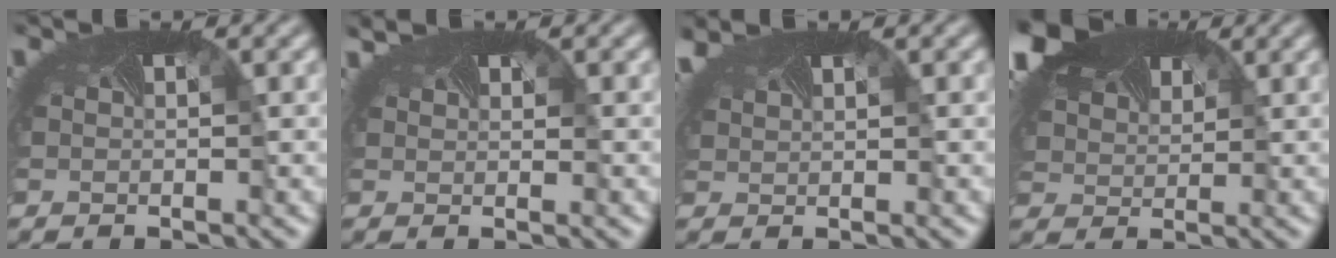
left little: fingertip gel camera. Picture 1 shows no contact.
{"total": 1.0, "force": [0.9, -0.2, -0.4], "torque": [-0.014, -0.009, 0.014]}
{"total": 2.8, "force": [2.0, 1.0, 1.7], "torque": [-0.062, 0.003, 0.043]}
{"total": 8.7, "force": [5.7, 4.9, 4.4], "torque": [-0.120, 0.021, 0.103]}